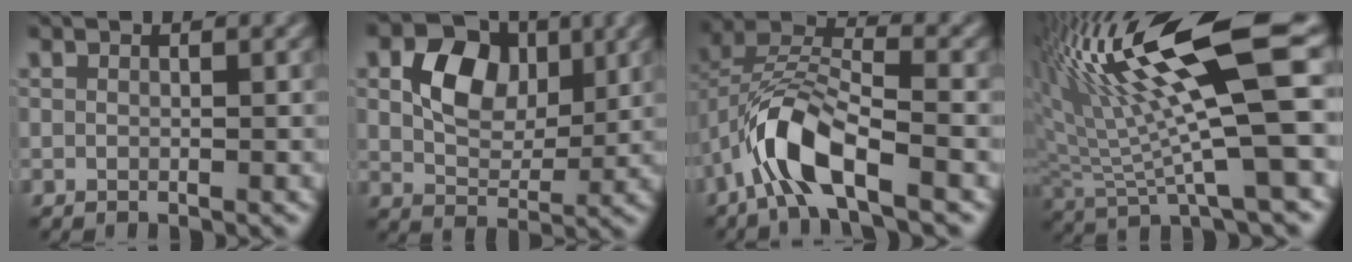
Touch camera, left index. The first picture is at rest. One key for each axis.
{"total": 6.0, "fx": 1.5, "fy": 4.3, "fz": 3.8, "tx": -0.074, "ty": -0.001, "tz": 0.020}
{"total": 7.1, "fx": -3.9, "fy": 2.5, "fz": 5.4, "tx": -0.110, "ty": 0.008, "tz": -0.080}
{"total": 12.4, "fx": 4.4, "fy": 2.5, "fz": 11.3, "tx": -0.192, "ty": 0.006, "tz": 0.081}